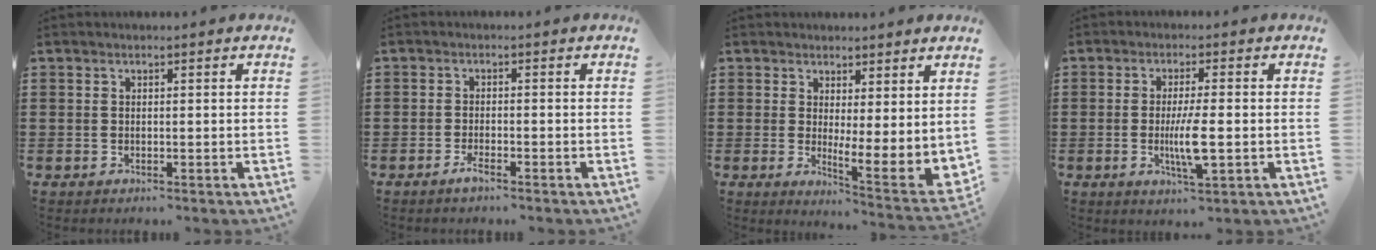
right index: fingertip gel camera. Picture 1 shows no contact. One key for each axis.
{"total": 1.9, "fx": -1.4, "fy": 0.2, "fz": 1.3, "tx": -0.029, "ty": -0.005, "tz": -0.027}
{"total": 2.7, "fx": 1.4, "fy": 0.4, "fz": 2.3, "tx": -0.048, "ty": -0.028, "tz": 0.022}
{"total": 5.6, "fx": -0.9, "fy": 0.8, "fz": 5.5, "tx": -0.108, "ty": -0.011, "tz": -0.021}